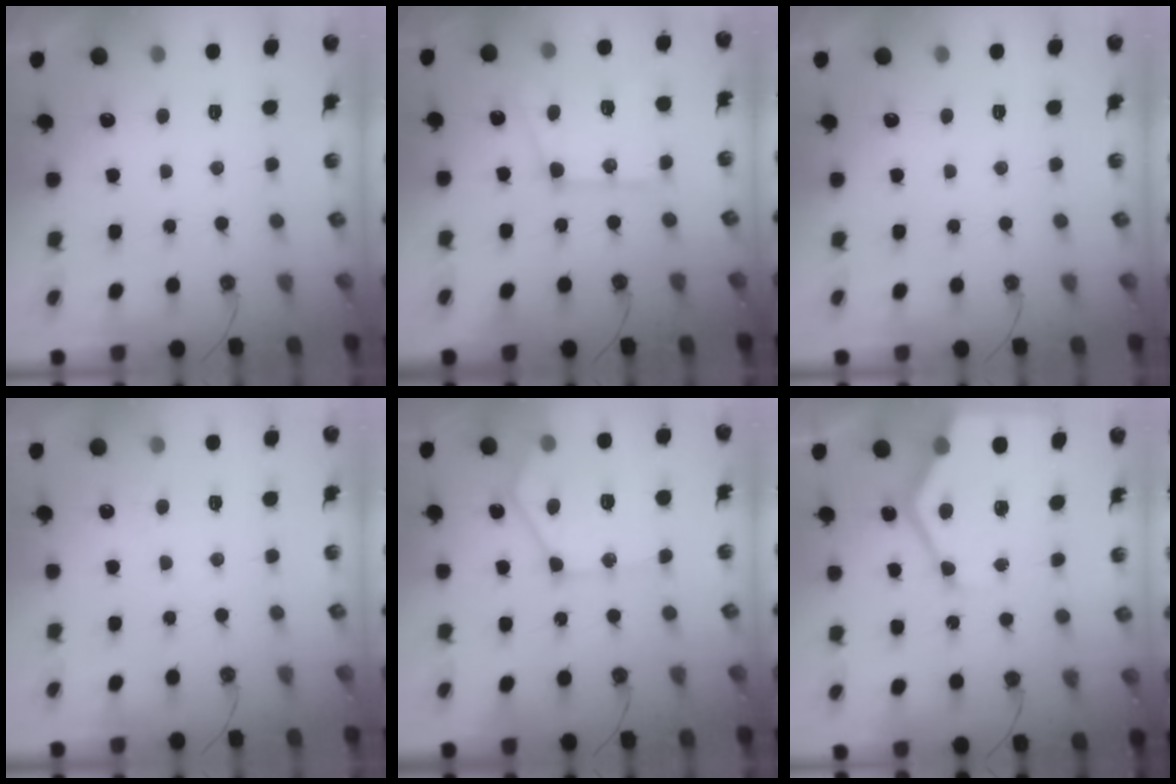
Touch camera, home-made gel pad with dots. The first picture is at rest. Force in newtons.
{"total": 15.9, "press": 15.8, "slide": 1.7}
{"total": 0.0}
{"total": 4.8, "press": 4.7, "slide": 0.6}
{"total": 15.7, "press": 15.6, "slide": 1.5}
{"total": 19.0, "press": 18.9, "slide": 1.9}